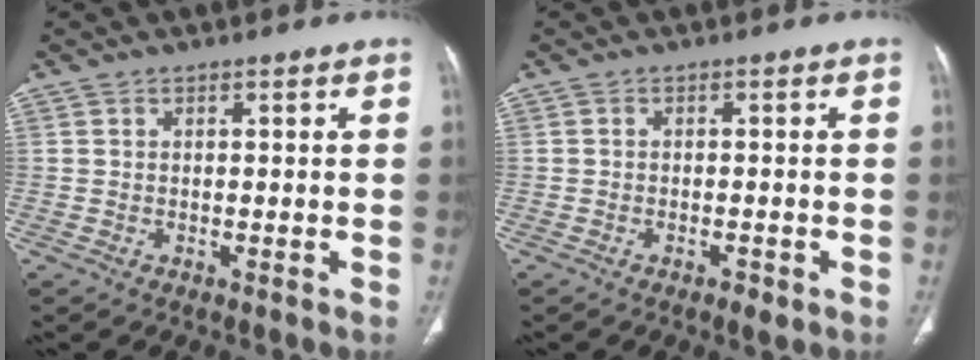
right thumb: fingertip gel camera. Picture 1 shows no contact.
{"total": 1.8, "force": [-1.1, 0.7, 1.3], "torque": [-0.023, 0.003, -0.015]}